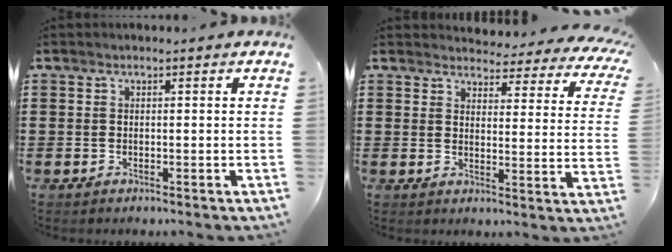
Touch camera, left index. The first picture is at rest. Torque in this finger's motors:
{"motor_torque": [1.10, -1.04, 0.10, 0.02]}